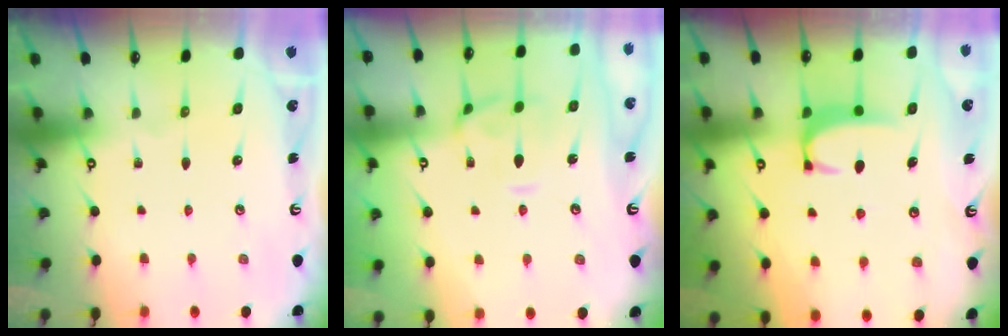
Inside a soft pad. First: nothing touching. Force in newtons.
{"total": 3.3, "press": 3.1, "slide": 1.1}
{"total": 1.8, "press": 1.7, "slide": 0.5}